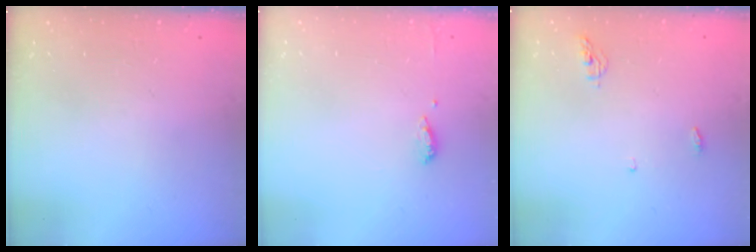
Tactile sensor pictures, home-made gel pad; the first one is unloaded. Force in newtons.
{"total": 6.1, "press": 6.0, "slide": 1.3}
{"total": 7.8, "press": 4.6, "slide": 6.3}